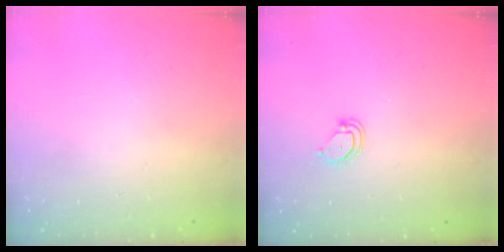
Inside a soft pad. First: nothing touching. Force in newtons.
{"total": 3.8, "press": 3.8, "slide": 0.4}